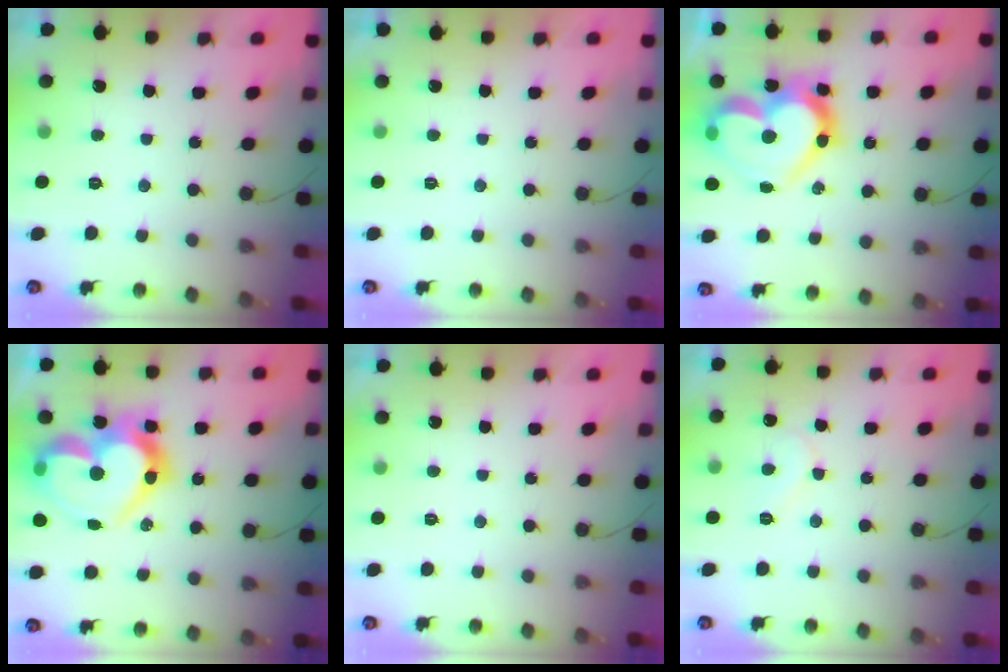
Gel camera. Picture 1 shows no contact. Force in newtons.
{"total": 1.9, "press": 1.9, "slide": 0.0}
{"total": 21.4, "press": 21.3, "slide": 2.6}
{"total": 21.6, "press": 21.5, "slide": 2.4}
{"total": 1.8, "press": 1.8, "slide": 0.0}
{"total": 4.9, "press": 4.9, "slide": 0.4}